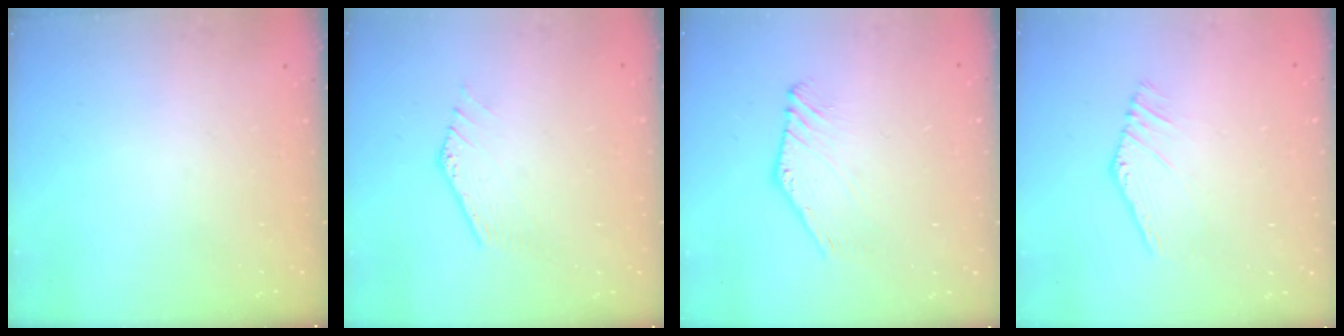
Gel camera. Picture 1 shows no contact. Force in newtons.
{"total": 0.0}
{"total": 2.2, "press": 2.2, "slide": 0.1}
{"total": 1.8, "press": 1.7, "slide": 0.2}